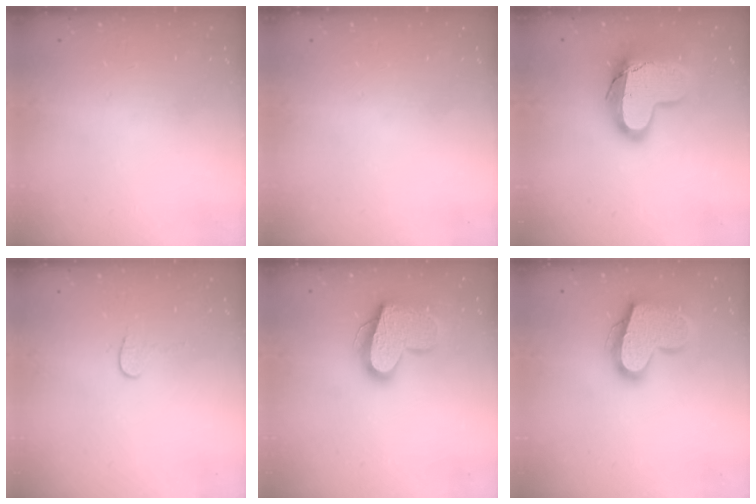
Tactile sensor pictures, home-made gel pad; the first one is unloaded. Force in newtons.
{"total": 0.0}
{"total": 15.8, "press": 15.7, "slide": 1.0}
{"total": 4.0, "press": 4.0, "slide": 0.4}
{"total": 17.7, "press": 17.7, "slide": 1.5}
{"total": 18.7, "press": 18.6, "slide": 1.4}